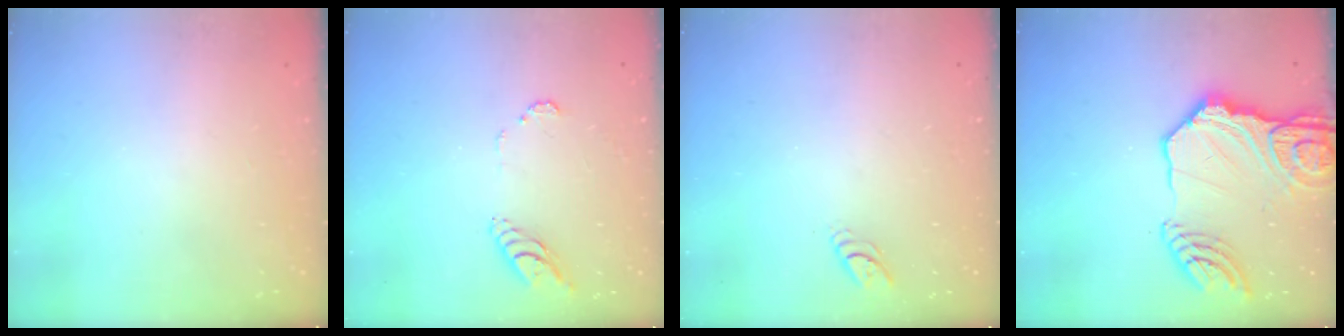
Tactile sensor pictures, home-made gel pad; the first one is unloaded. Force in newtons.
{"total": 8.9, "press": 8.8, "slide": 0.8}
{"total": 3.8, "press": 3.8, "slide": 0.3}
{"total": 21.1, "press": 21.0, "slide": 2.4}